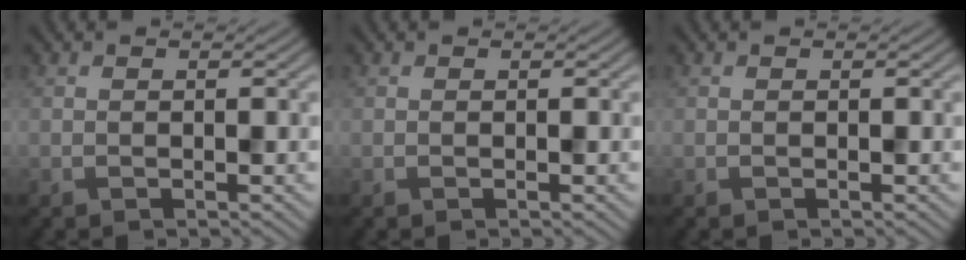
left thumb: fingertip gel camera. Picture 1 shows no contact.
{"total": 0.0}
{"total": 0.0}